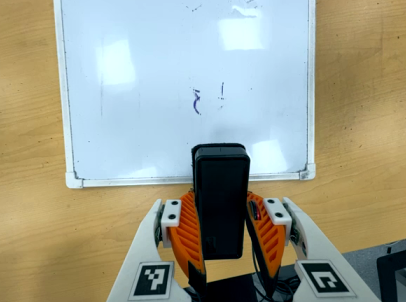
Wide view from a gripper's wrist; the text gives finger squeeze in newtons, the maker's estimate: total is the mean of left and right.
{"total": 6.3, "left": 5.6, "right": 7.0}